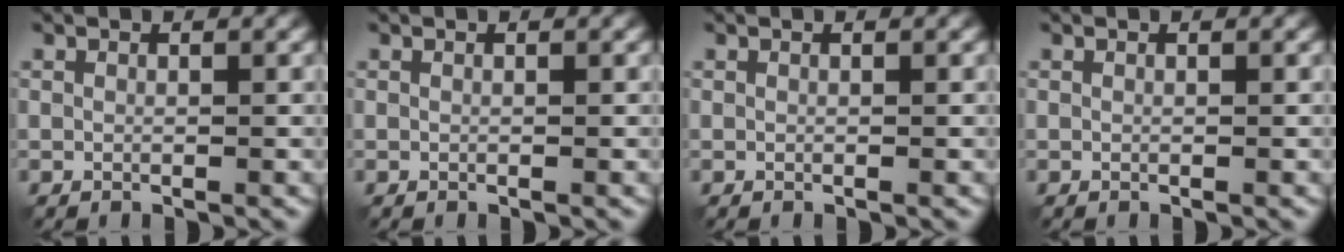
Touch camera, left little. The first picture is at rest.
{"total": 0.0}
{"total": 0.0}
{"total": 0.0}